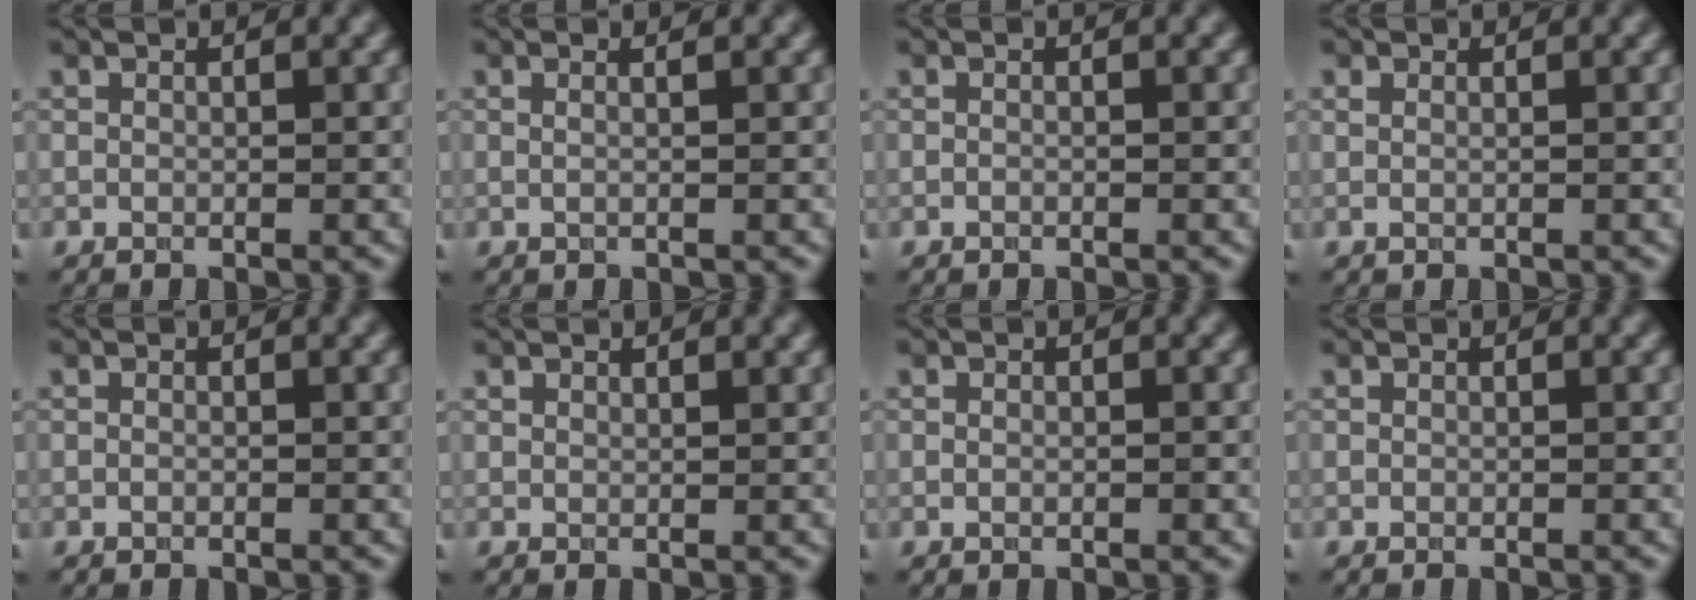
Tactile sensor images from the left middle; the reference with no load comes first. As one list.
[{"total": 1.8, "force": [0.7, 0.8, 1.5], "torque": [-0.008, -0.003, -0.015]}, {"total": 0.5, "force": [0.0, 0.2, 0.5], "torque": [-0.007, -0.013, -0.007]}, {"total": 0.9, "force": [0.5, 0.4, 0.6], "torque": [-0.012, -0.005, 0.004]}, {"total": 0.0}, {"total": 0.7, "force": [0.7, 0.1, 0.2], "torque": [-0.001, 0.000, 0.012]}, {"total": 0.7, "force": [0.0, 0.5, 0.5], "torque": [-0.010, -0.002, 0.001]}, {"total": 0.0}]